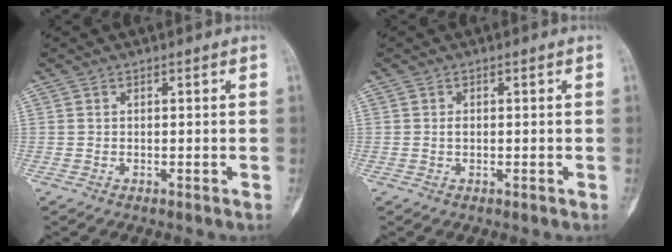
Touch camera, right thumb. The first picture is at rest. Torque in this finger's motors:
{"motor_torque": [0.50, 0.37, 0.15, -0.01, 0.04]}